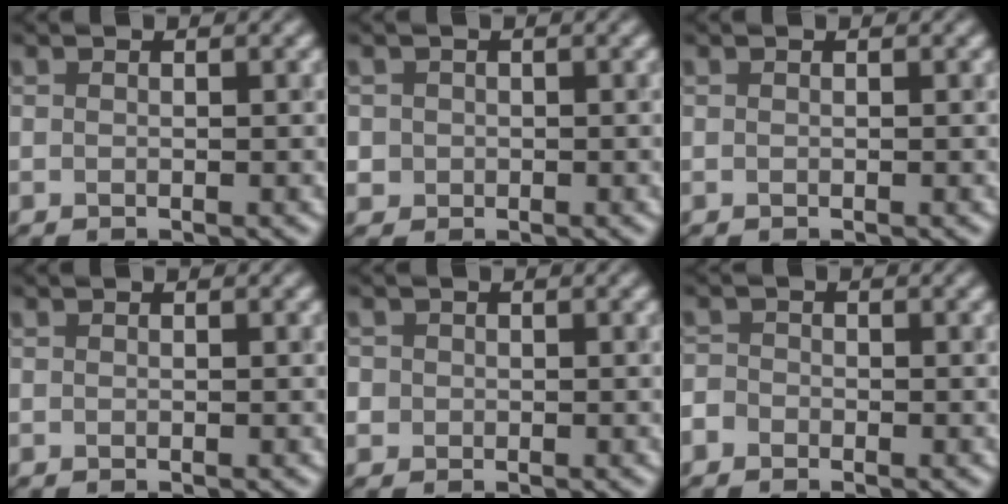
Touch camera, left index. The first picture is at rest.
{"total": 2.5, "force": [-0.3, 2.4, 0.4], "torque": [0.004, 0.009, -0.023]}
{"total": 0.0}
{"total": 0.0}
{"total": 1.2, "force": [0.1, 1.2, 0.0], "torque": [0.015, 0.005, -0.003]}
{"total": 1.1, "force": [-0.8, 0.7, 0.0], "torque": [0.006, 0.005, -0.021]}